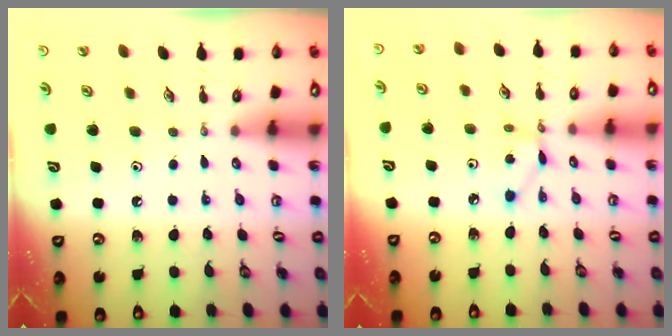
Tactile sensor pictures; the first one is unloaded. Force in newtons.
{"total": 2.8, "press": 2.8, "slide": 0.1}